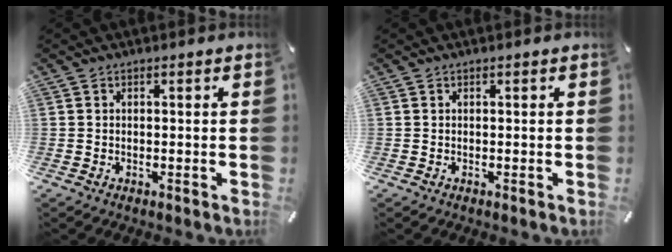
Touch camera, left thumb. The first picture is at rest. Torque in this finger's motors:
{"motor_torque": [0.00, 0.00, 0.00, 0.00, 0.00]}